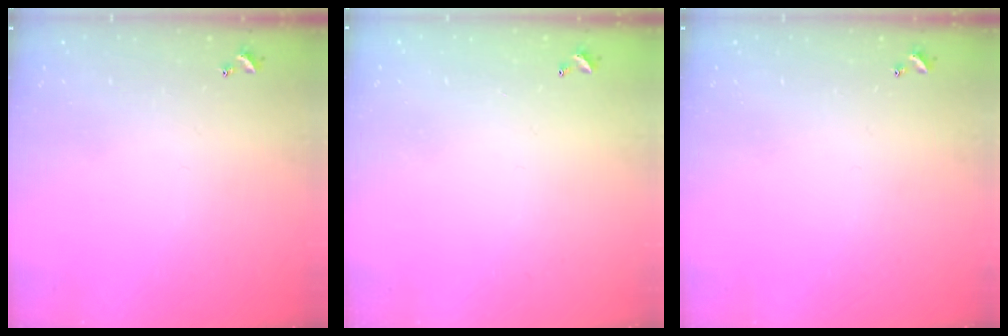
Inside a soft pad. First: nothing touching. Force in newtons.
{"total": 2.8, "press": 2.8, "slide": 0.1}
{"total": 0.0}